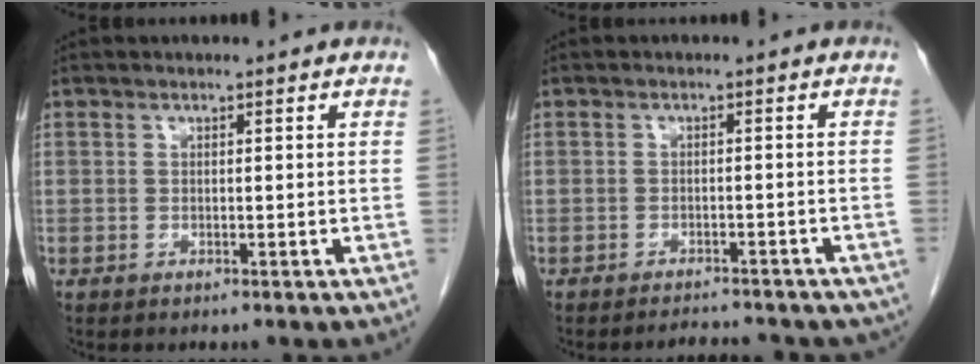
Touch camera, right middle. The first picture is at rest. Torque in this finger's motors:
{"motor_torque": [1.08, -1.06, 0.11, 0.03]}